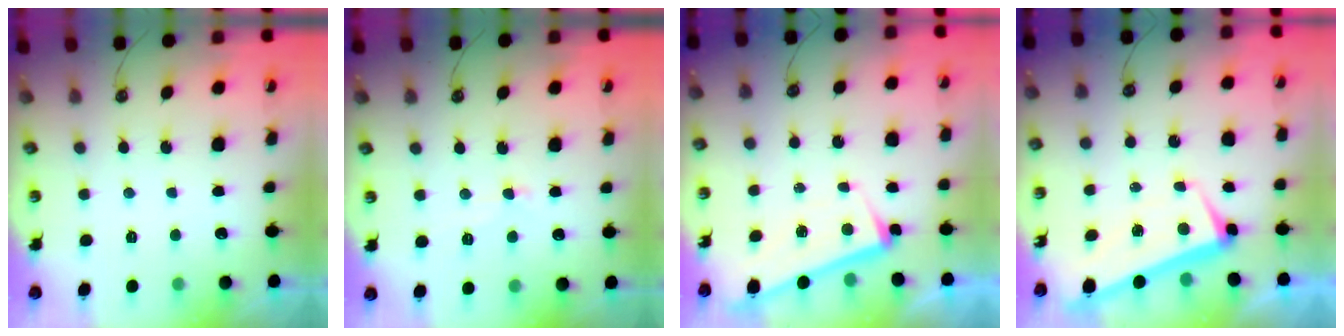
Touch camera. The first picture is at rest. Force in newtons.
{"total": 2.8, "press": 2.8, "slide": 0.5}
{"total": 0.8, "press": 0.7, "slide": 0.5}
{"total": 2.1, "press": 1.9, "slide": 0.8}